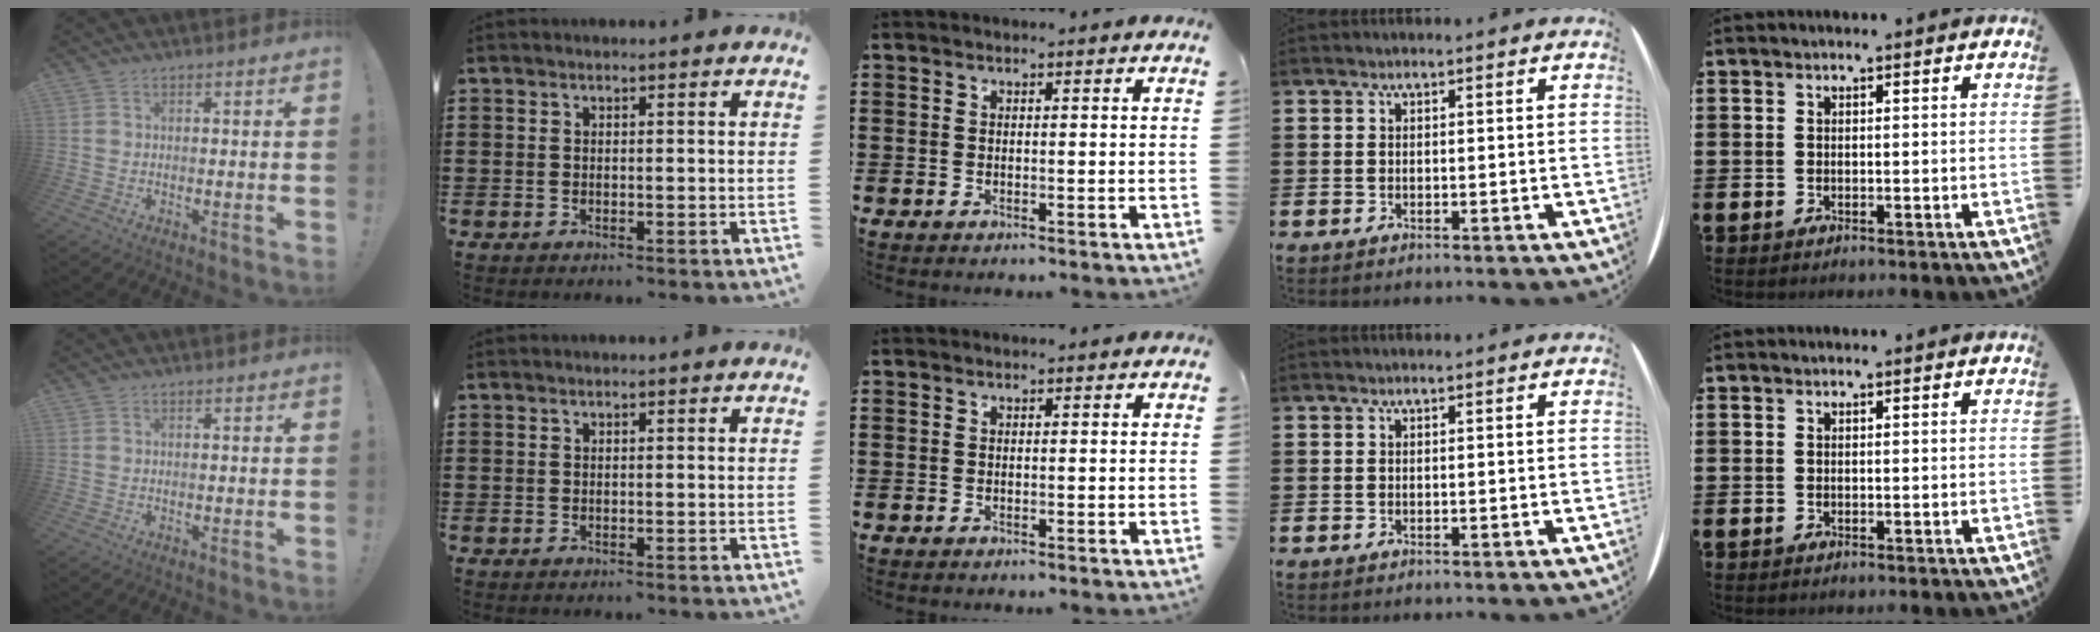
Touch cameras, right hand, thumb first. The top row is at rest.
{}